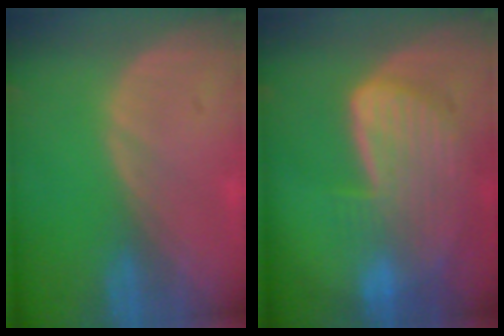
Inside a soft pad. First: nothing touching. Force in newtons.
{"total": 8.5, "press": 7.7, "slide": 3.6}